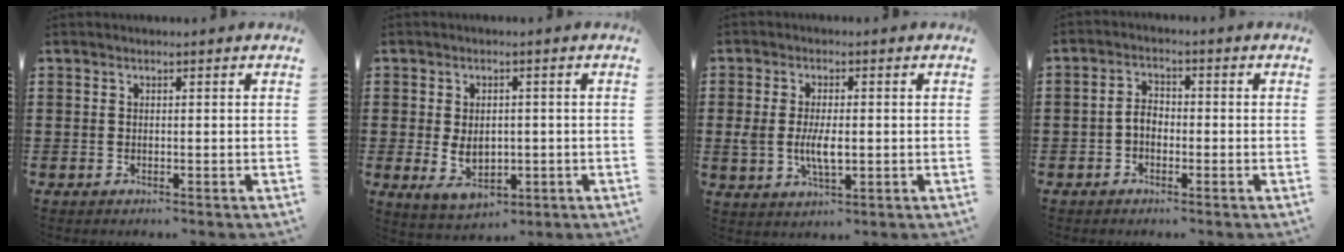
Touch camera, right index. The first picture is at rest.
{"total": 4.7, "force": [-0.5, 3.3, 3.3], "torque": [-0.058, -0.001, -0.016]}
{"total": 5.1, "force": [-0.5, 2.3, 4.6], "torque": [-0.096, -0.002, -0.011]}
{"total": 3.0, "force": [-1.0, 1.9, 2.1], "torque": [-0.048, 0.004, -0.024]}